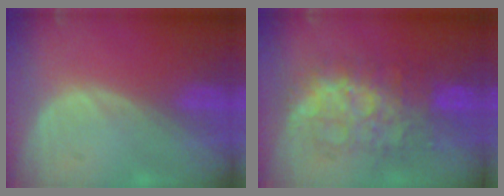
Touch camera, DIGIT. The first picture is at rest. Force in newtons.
{"total": 8.9, "press": 8.9, "slide": 0.5}